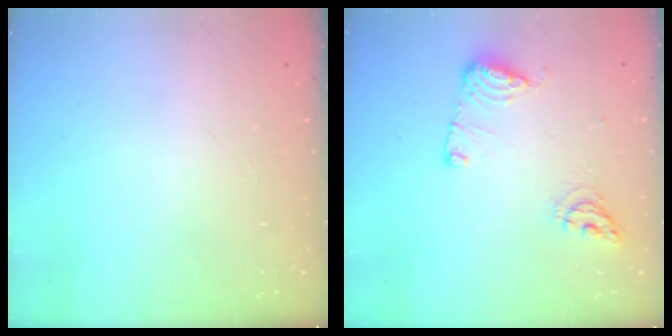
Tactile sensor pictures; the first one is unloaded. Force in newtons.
{"total": 10.2, "press": 10.1, "slide": 1.2}